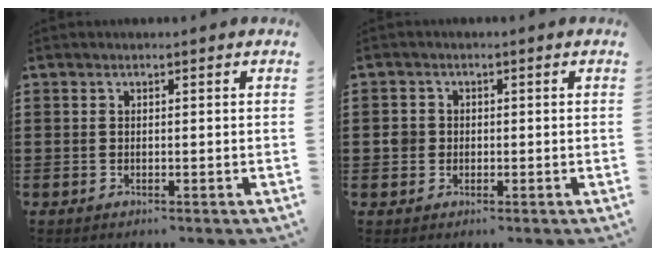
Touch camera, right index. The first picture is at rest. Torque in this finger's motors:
{"motor_torque": [0.26, 0.56, 0.09, 0.02]}